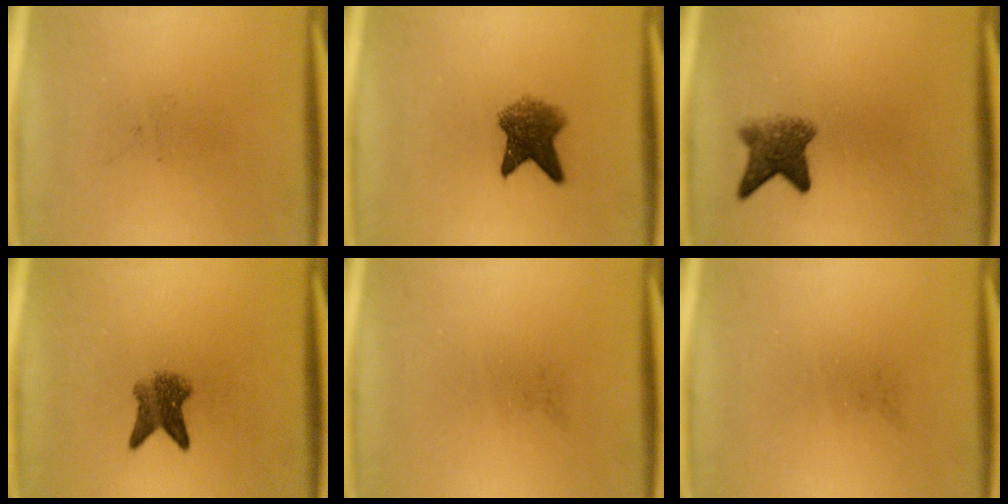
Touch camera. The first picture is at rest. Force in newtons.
{"total": 5.8}
{"total": 4.8}
{"total": 4.4}
{"total": 0.0}
{"total": 0.0}